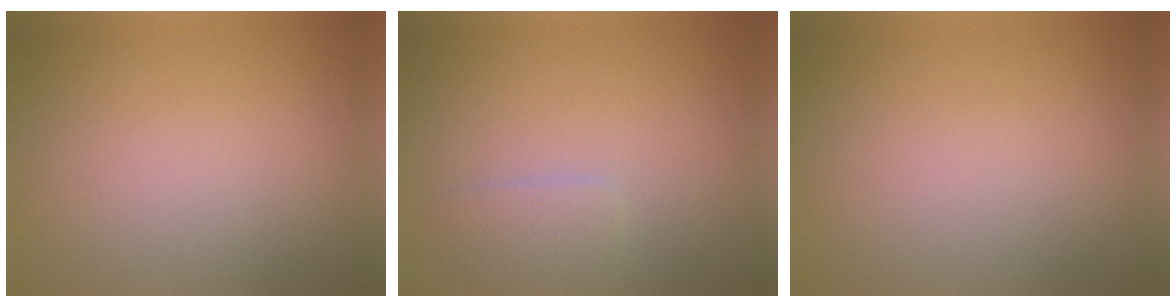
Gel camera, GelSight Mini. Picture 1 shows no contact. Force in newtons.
{"total": 1.8, "press": 1.8, "slide": 0.0}
{"total": 0.0}